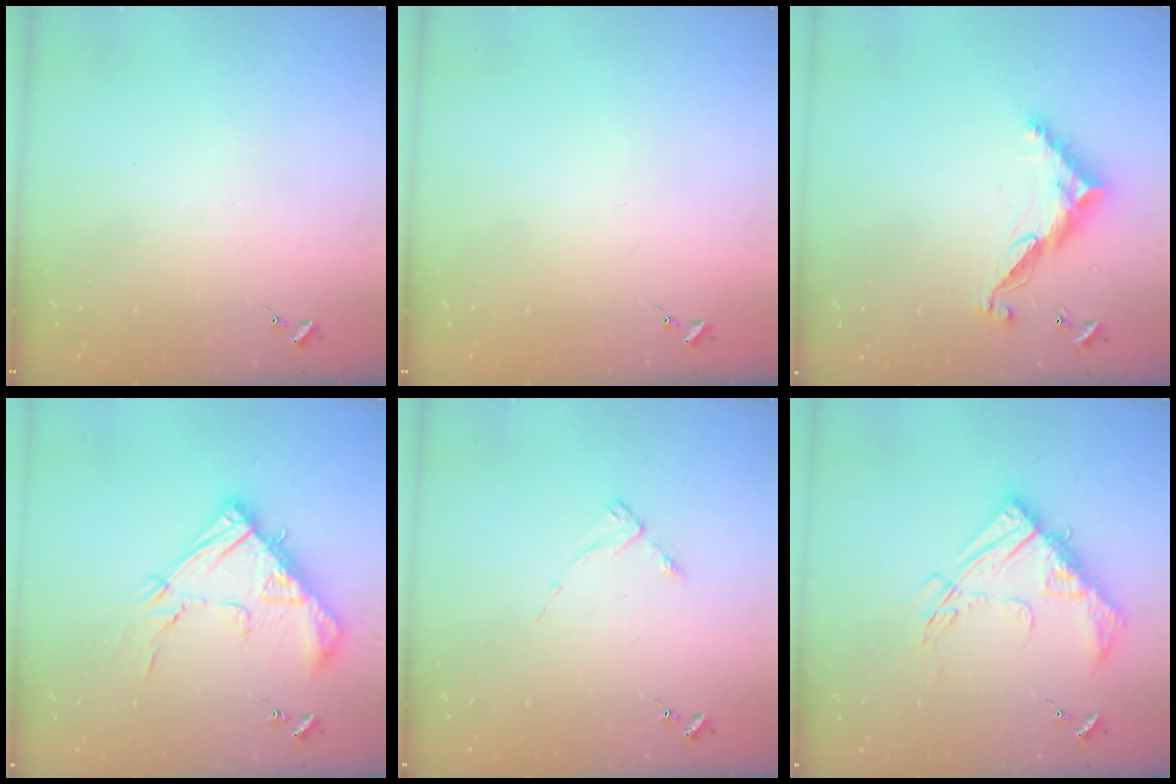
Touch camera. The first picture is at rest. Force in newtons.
{"total": 0.0}
{"total": 11.3, "press": 11.3, "slide": 0.3}
{"total": 19.5, "press": 19.4, "slide": 1.8}
{"total": 2.8, "press": 2.8, "slide": 0.3}
{"total": 17.2, "press": 17.1, "slide": 1.6}